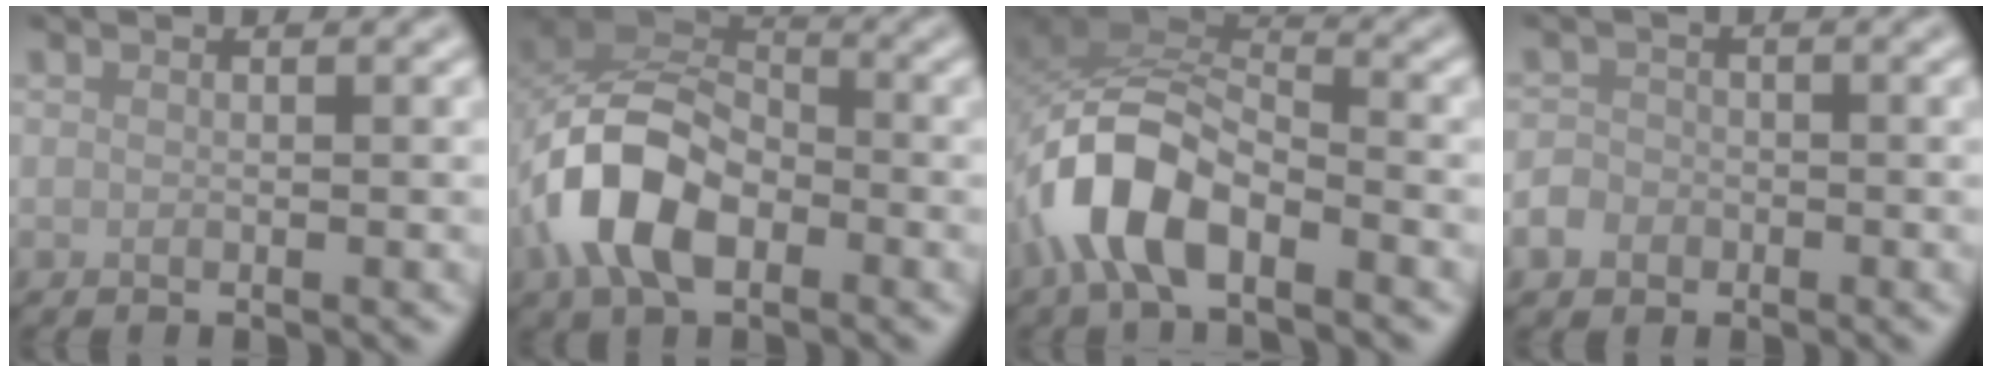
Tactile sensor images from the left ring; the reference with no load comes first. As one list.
[{"total": 8.5, "force": [-3.0, 5.2, 6.0], "torque": [-0.121, 0.011, -0.068]}, {"total": 7.9, "force": [-3.8, 3.8, 5.8], "torque": [-0.115, 0.007, -0.083]}, {"total": 2.3, "force": [-1.1, 1.9, 0.6], "torque": [-0.003, 0.000, -0.022]}]